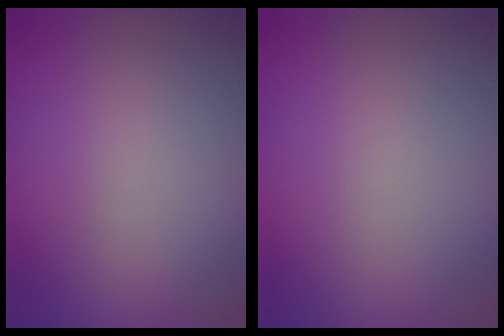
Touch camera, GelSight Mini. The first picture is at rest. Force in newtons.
{"total": 0.0}